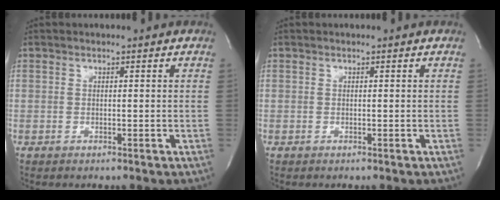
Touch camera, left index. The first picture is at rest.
{"total": 0.0}